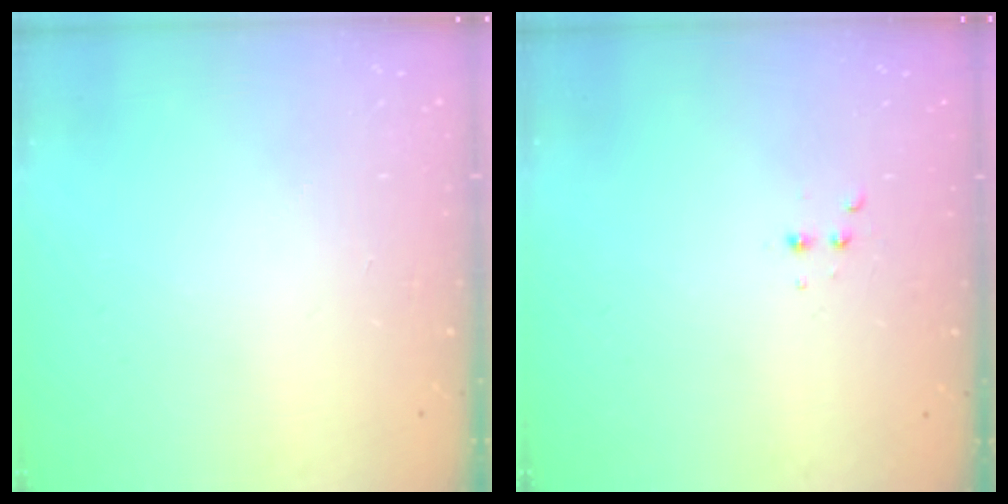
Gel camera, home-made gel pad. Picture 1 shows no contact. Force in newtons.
{"total": 2.5, "press": 2.4, "slide": 0.5}